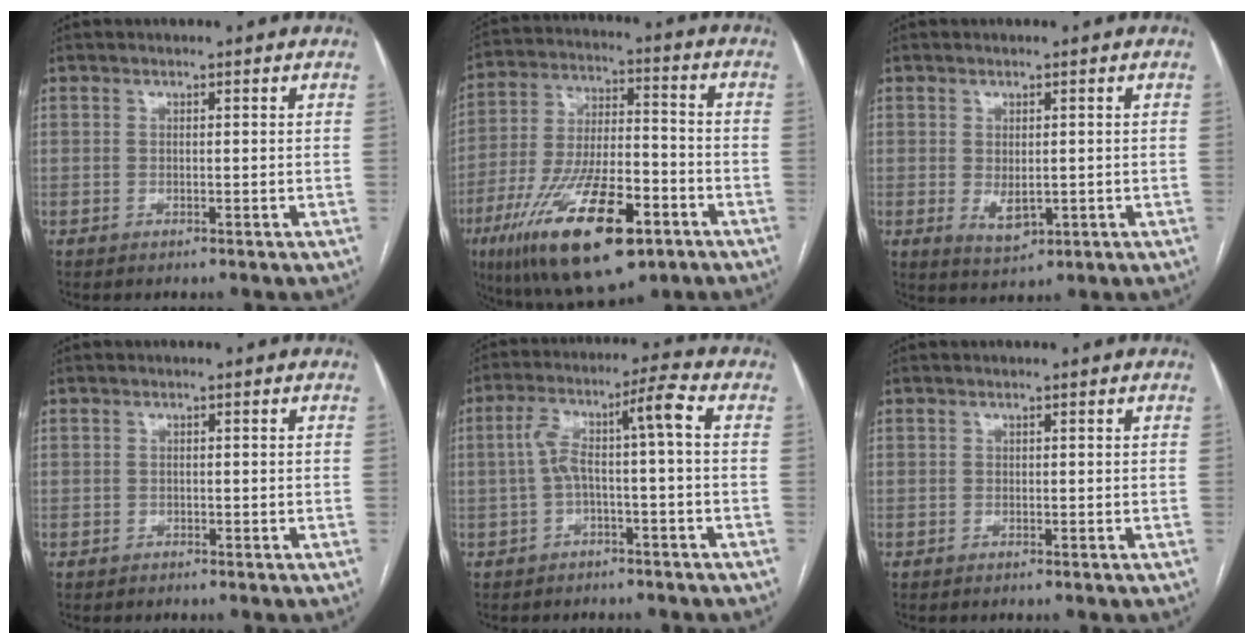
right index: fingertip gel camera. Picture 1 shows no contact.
{"total": 20.5, "force": [-10.6, 6.6, 16.2], "torque": [-0.312, -0.016, -0.176]}
{"total": 3.7, "force": [-0.5, 2.0, 3.1], "torque": [-0.054, -0.010, 0.004]}
{"total": 0.8, "force": [-0.5, 0.6, -0.3], "torque": [-0.001, 0.006, -0.010]}
{"total": 7.7, "force": [-0.5, 0.2, 7.7], "torque": [-0.144, 0.044, -0.007]}
{"total": 0.0}